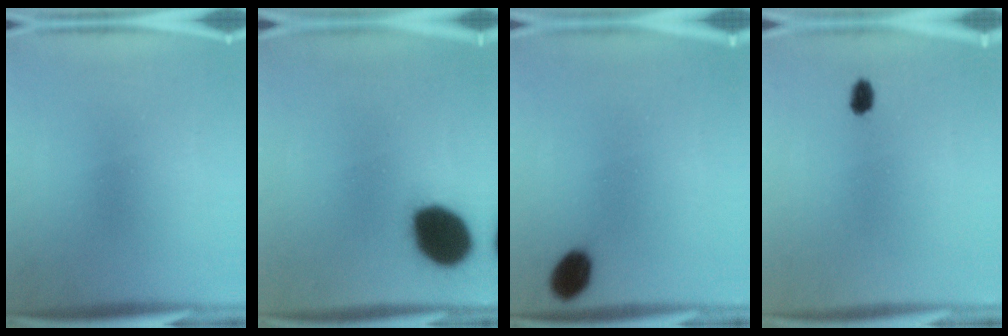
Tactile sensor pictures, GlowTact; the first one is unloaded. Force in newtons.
{"total": 17.8}
{"total": 5.9}
{"total": 2.2}